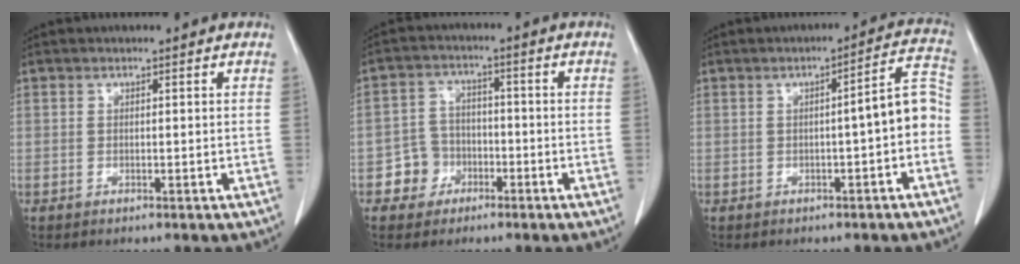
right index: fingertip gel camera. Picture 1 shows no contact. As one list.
[{"total": 5.2, "force": [-2.4, 4.5, 0.6], "torque": [-0.003, 0.018, -0.040]}, {"total": 6.0, "force": [-1.3, 0.7, 5.8], "torque": [-0.068, 0.027, -0.021]}]